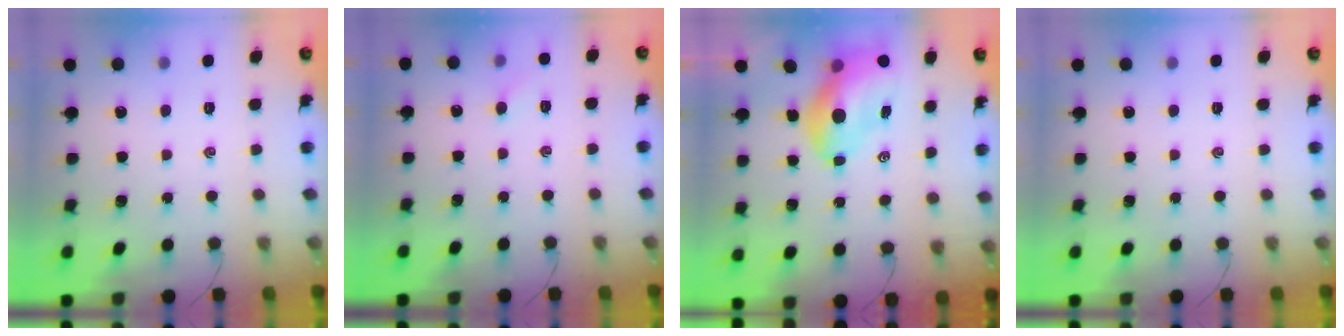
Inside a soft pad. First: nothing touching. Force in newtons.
{"total": 3.4, "press": 3.2, "slide": 1.0}
{"total": 9.2, "press": 8.8, "slide": 2.6}
{"total": 0.0}